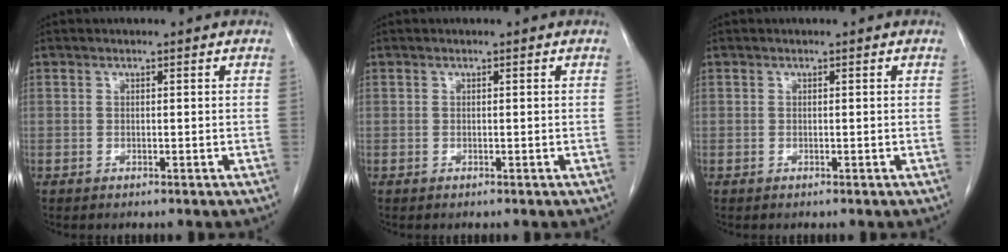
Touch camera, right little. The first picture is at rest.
{"total": 0.0}
{"total": 0.0}